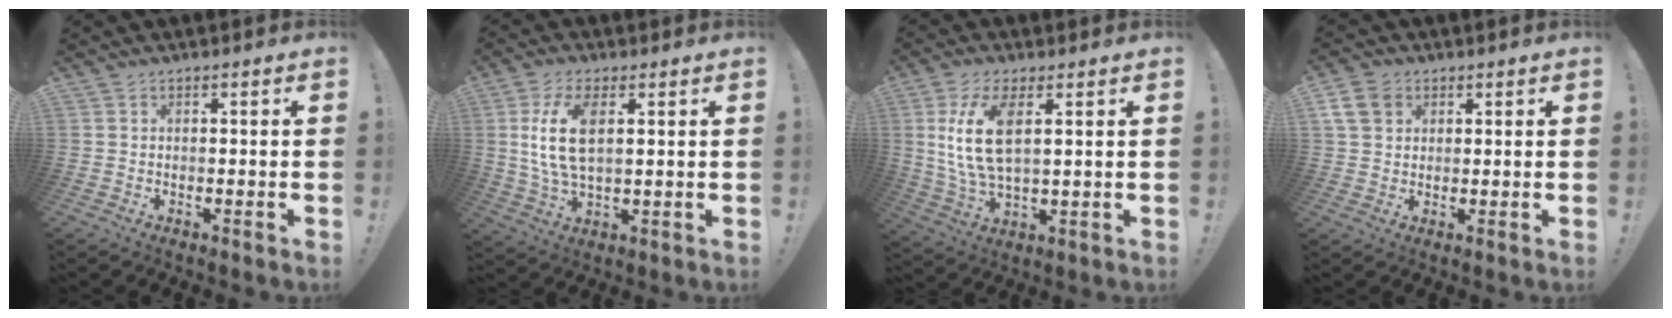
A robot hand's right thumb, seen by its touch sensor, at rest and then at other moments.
{"total": 11.7, "force": [2.5, 5.4, 10.1], "torque": [-0.199, -0.007, 0.045]}
{"total": 13.6, "force": [3.4, 6.2, 11.6], "torque": [-0.233, -0.008, 0.062]}
{"total": 8.0, "force": [3.3, 6.0, 4.1], "torque": [-0.076, -0.003, 0.069]}